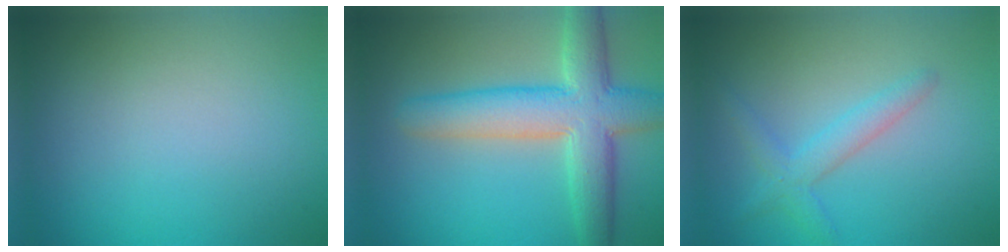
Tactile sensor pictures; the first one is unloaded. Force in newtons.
{"total": 7.8, "press": 7.8, "slide": 0.5}
{"total": 2.4, "press": 2.4, "slide": 0.2}